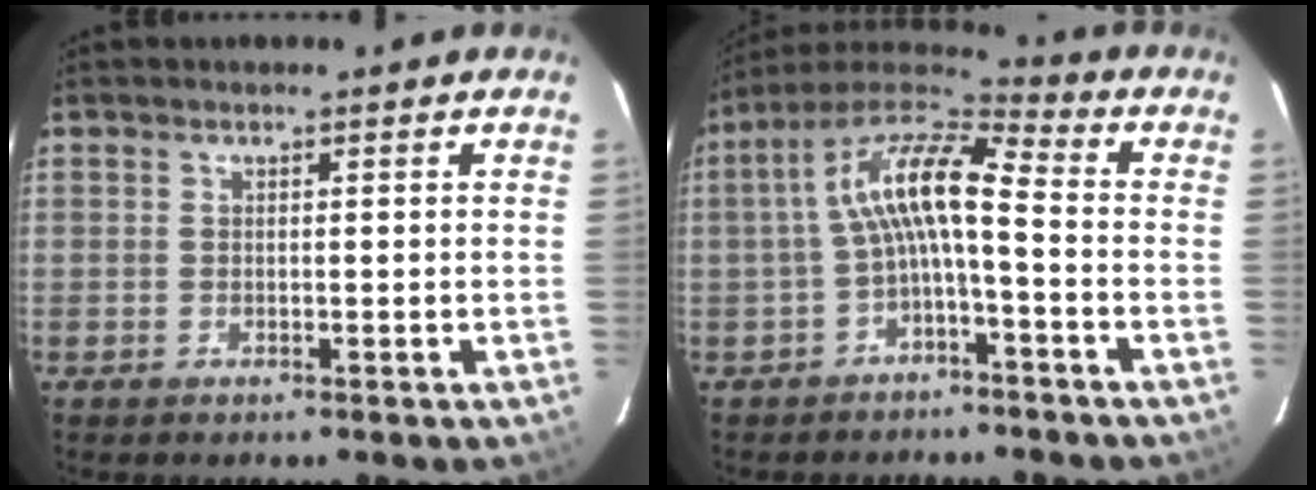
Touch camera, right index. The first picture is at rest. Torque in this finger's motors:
{"motor_torque": [0.72, 0.07, 0.75, 0.21]}